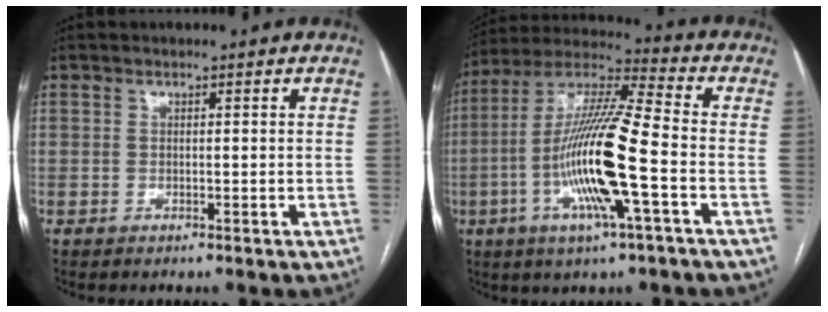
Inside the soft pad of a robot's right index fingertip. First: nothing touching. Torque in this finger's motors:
{"motor_torque": [2.14, 0.00, 0.83, 0.21]}